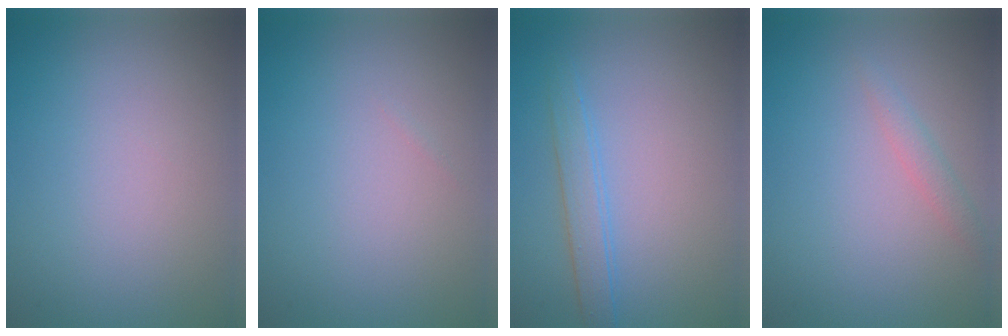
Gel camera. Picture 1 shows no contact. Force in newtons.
{"total": 0.0}
{"total": 2.1, "press": 2.1, "slide": 0.1}
{"total": 1.3, "press": 1.3, "slide": 0.1}